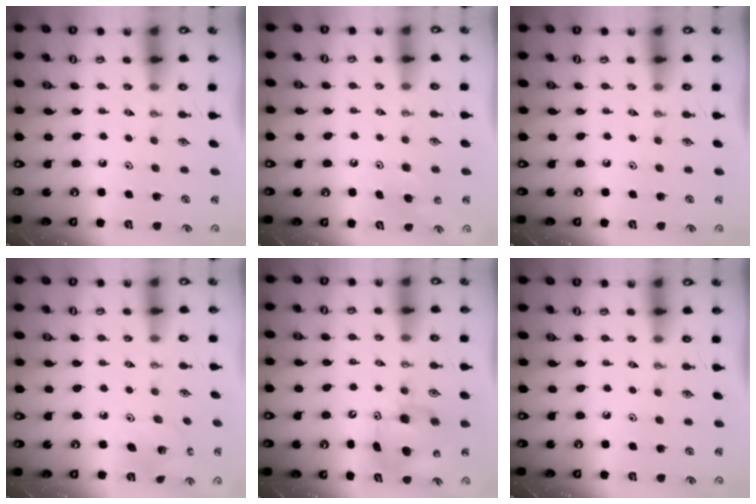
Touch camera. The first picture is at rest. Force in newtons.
{"total": 4.6, "press": 4.5, "slide": 0.4}
{"total": 0.0}
{"total": 4.4, "press": 4.4, "slide": 0.3}
{"total": 8.3, "press": 8.3, "slide": 0.7}
{"total": 0.0}